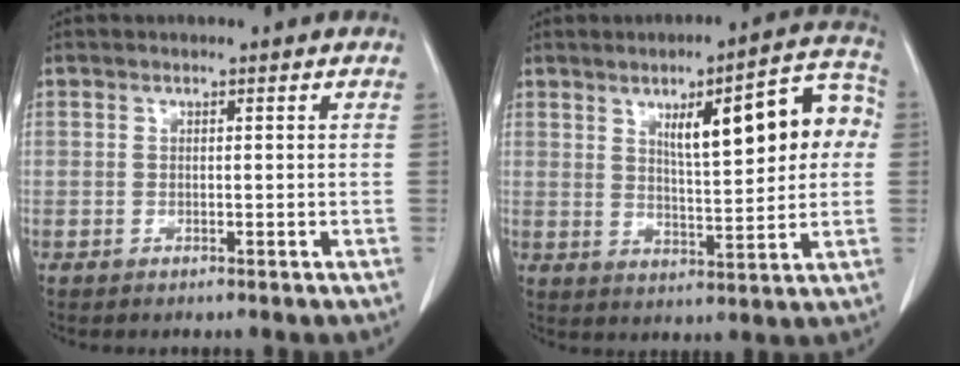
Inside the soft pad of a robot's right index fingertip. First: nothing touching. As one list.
[{"total": 14.0, "force": [3.4, 3.4, 13.1], "torque": [-0.173, 0.030, 0.050]}]